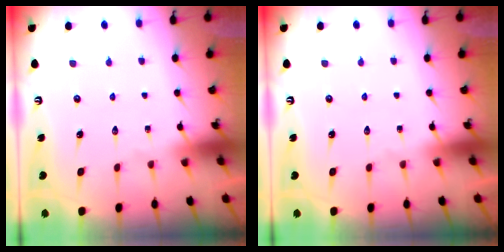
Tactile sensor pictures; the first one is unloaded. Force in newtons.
{"total": 0.0}